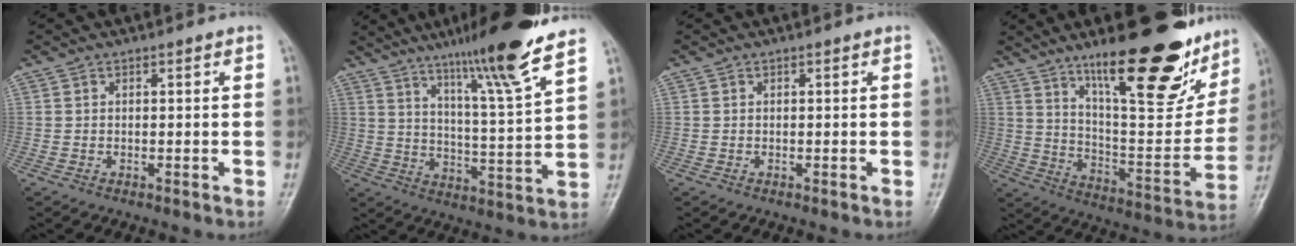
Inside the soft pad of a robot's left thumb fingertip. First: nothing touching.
{"total": 16.0, "force": [11.4, 0.0, 11.2], "torque": [-0.168, -0.062, 0.180]}
{"total": 0.0}
{"total": 26.4, "force": [16.8, 8.0, 18.7], "torque": [-0.226, -0.078, 0.264]}